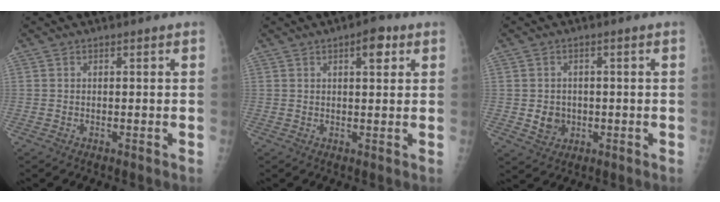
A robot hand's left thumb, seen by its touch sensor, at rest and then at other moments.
{"total": 4.2, "force": [2.0, 1.7, 3.3], "torque": [-0.034, -0.004, 0.024]}
{"total": 4.0, "force": [-0.5, 3.6, 1.7], "torque": [-0.010, 0.003, 0.000]}